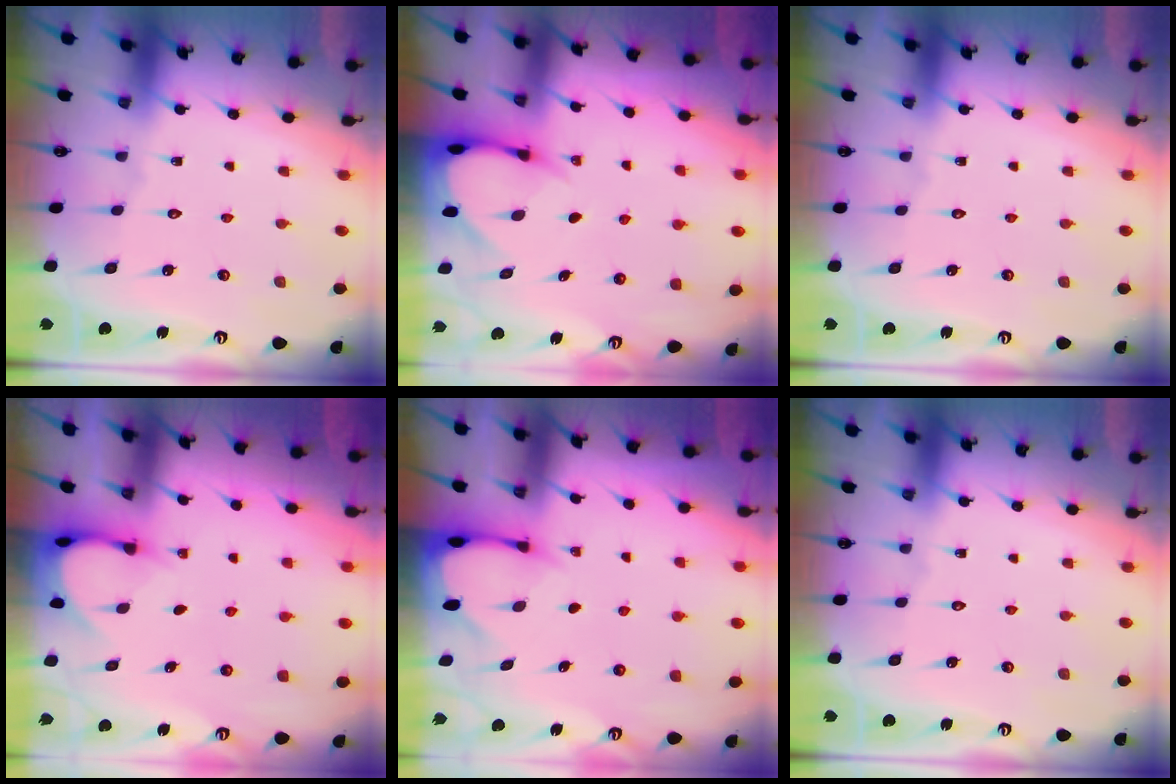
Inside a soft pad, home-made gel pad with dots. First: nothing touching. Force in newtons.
{"total": 4.7, "press": 4.7, "slide": 0.4}
{"total": 0.0}
{"total": 3.8, "press": 3.7, "slide": 0.3}
{"total": 3.0, "press": 3.0, "slide": 0.3}
{"total": 0.0}